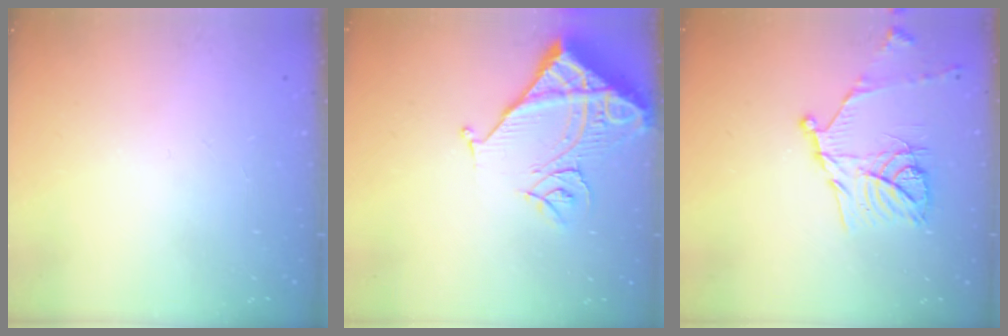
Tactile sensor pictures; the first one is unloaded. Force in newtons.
{"total": 12.1, "press": 12.0, "slide": 1.6}
{"total": 16.1, "press": 16.1, "slide": 1.3}